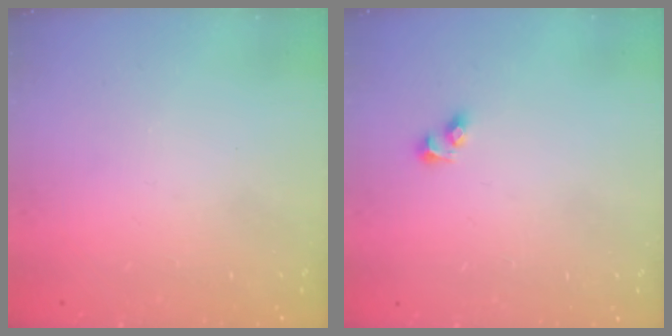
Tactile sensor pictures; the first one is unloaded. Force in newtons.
{"total": 2.7, "press": 2.5, "slide": 1.2}